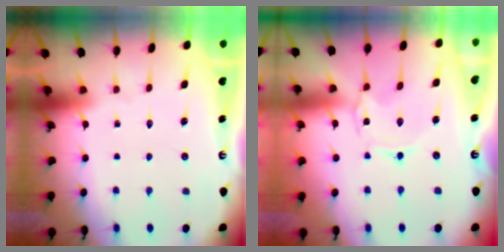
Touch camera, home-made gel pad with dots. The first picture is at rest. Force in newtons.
{"total": 0.0}